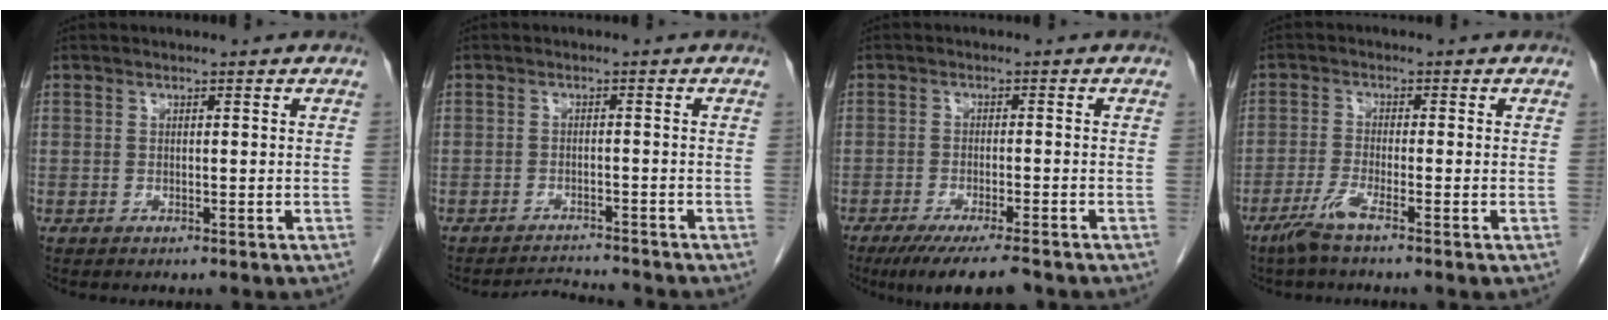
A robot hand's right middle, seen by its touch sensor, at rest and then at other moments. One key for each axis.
{"total": 3.4, "fx": -3.3, "fy": -0.8, "fz": -0.6, "tx": 0.011, "ty": -0.009, "tz": -0.051}
{"total": 8.8, "fx": -7.0, "fy": 0.8, "fz": 5.3, "tx": -0.074, "ty": -0.018, "tz": -0.108}
{"total": 3.9, "fx": -2.7, "fy": -0.4, "fz": 2.8, "tx": -0.064, "ty": -0.011, "tz": -0.061}